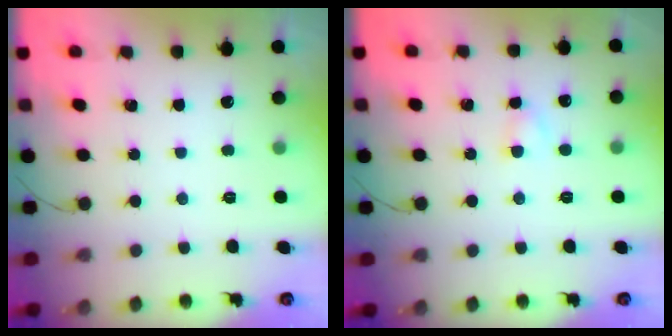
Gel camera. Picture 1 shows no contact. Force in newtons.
{"total": 2.7, "press": 2.5, "slide": 1.2}